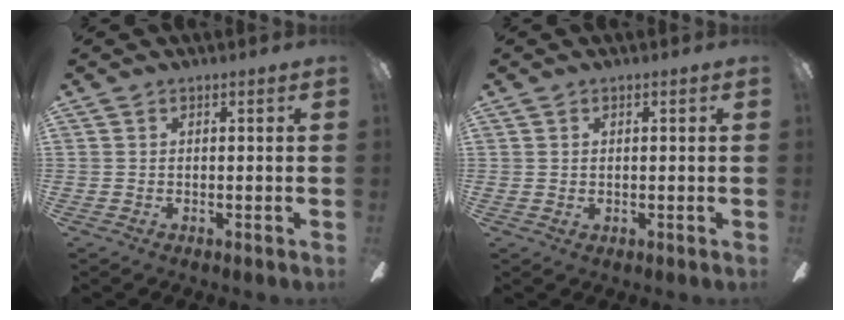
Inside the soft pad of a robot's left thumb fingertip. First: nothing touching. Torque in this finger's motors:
{"motor_torque": [-0.20, -0.20, 0.16, -0.20, 0.04]}